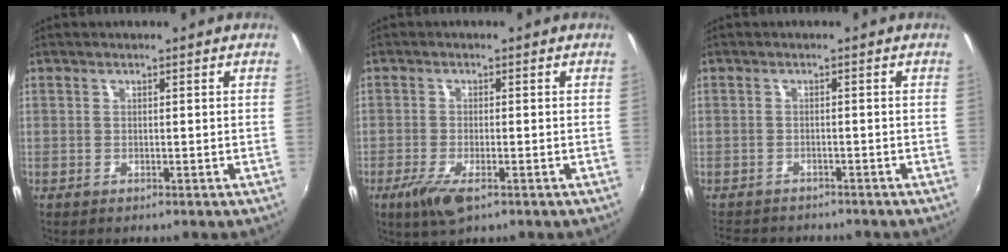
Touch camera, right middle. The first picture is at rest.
{"total": 5.6, "force": [-3.1, 1.6, 4.4], "torque": [-0.101, -0.019, -0.057]}
{"total": 5.6, "force": [-4.9, 2.3, 1.3], "torque": [-0.042, -0.010, -0.082]}